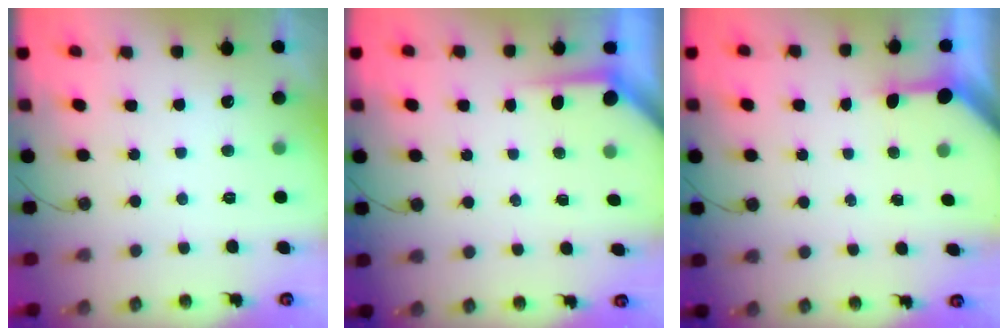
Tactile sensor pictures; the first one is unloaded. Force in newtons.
{"total": 3.6, "press": 3.6, "slide": 0.4}
{"total": 3.2, "press": 3.2, "slide": 0.3}